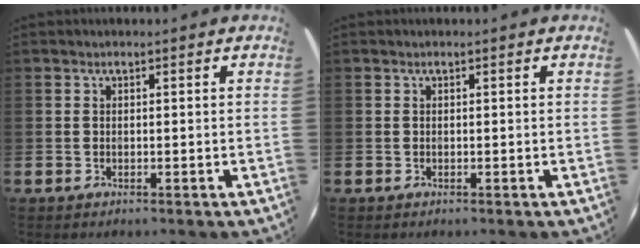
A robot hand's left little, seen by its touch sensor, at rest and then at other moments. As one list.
[{"total": 0.0}]